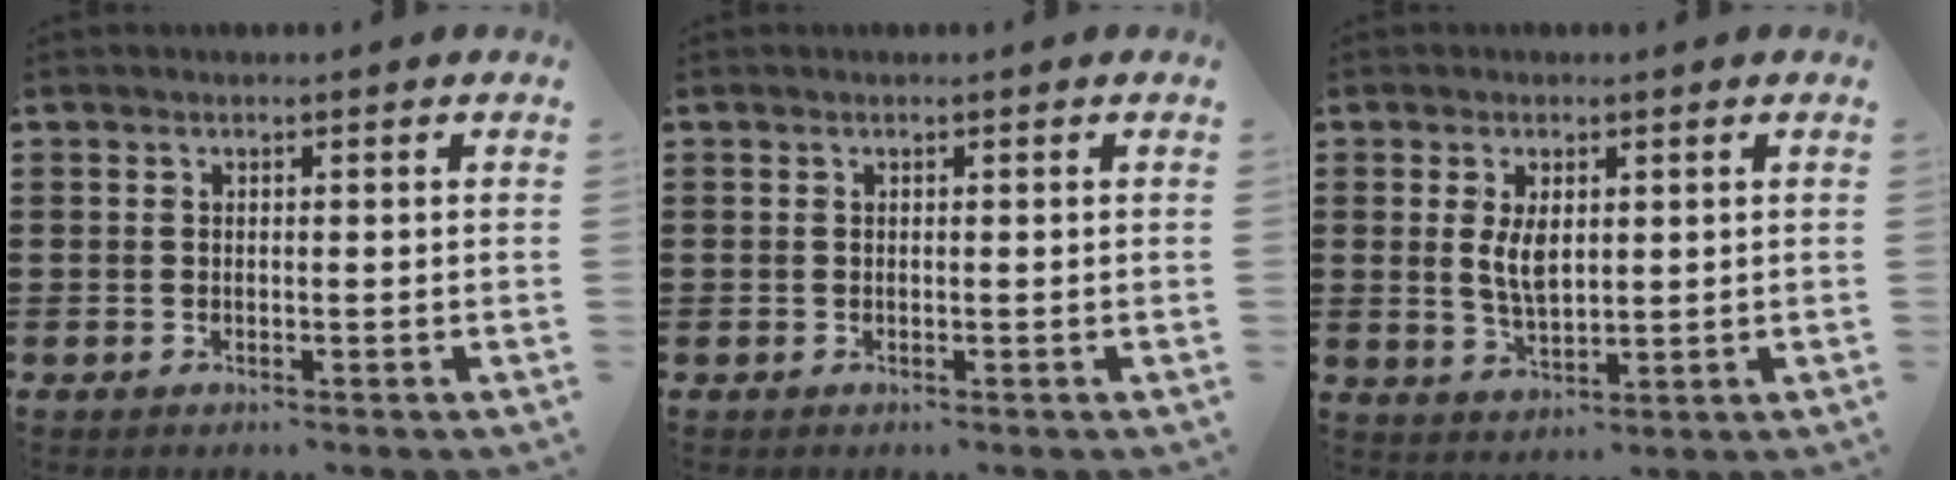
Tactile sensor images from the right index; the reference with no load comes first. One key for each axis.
{"total": 0.0}
{"total": 4.6, "fx": 1.0, "fy": 2.2, "fz": 4.0, "tx": -0.074, "ty": 0.002, "tz": 0.015}